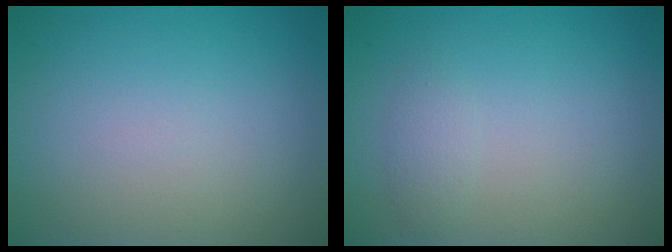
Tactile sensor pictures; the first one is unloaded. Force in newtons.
{"total": 1.1, "press": 1.1, "slide": 0.0}